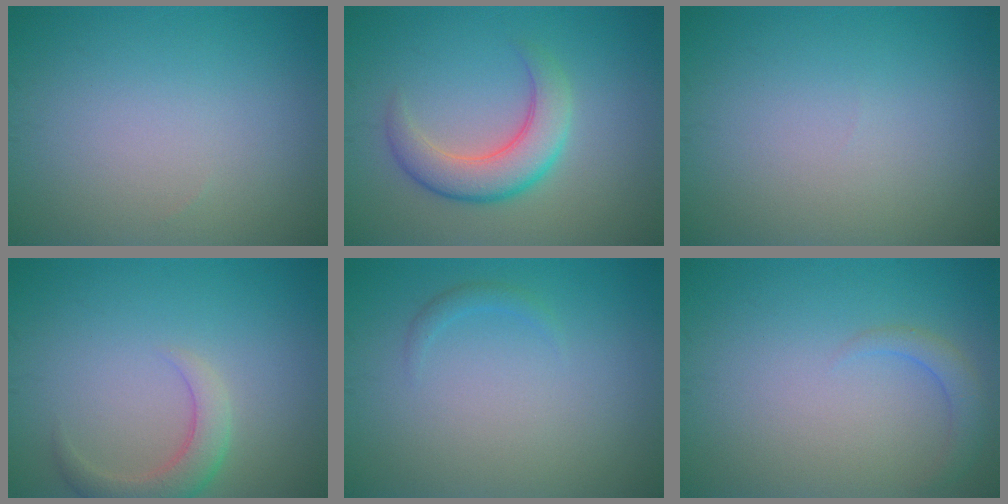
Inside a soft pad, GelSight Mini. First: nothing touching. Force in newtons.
{"total": 4.7, "press": 4.7, "slide": 0.4}
{"total": 0.0}
{"total": 3.0, "press": 3.0, "slide": 0.3}
{"total": 0.8, "press": 0.8, "slide": 0.1}
{"total": 1.7, "press": 1.7, "slide": 0.3}